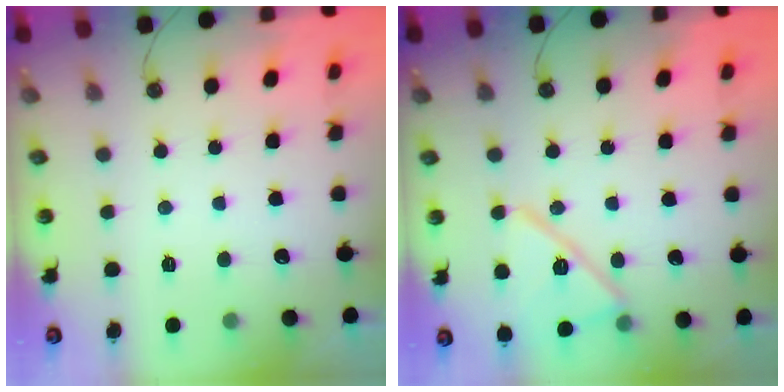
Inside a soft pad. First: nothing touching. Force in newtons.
{"total": 14.7, "press": 14.6, "slide": 1.2}